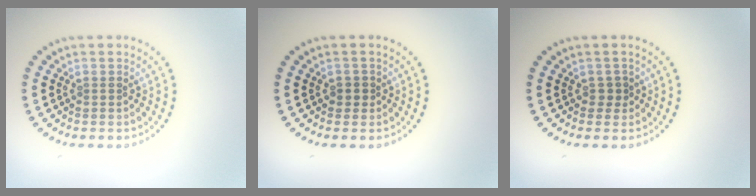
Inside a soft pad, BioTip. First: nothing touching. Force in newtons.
{"total": 1.0, "press": 0.9, "slide": 0.4}
{"total": 0.8, "press": 0.7, "slide": 0.4}